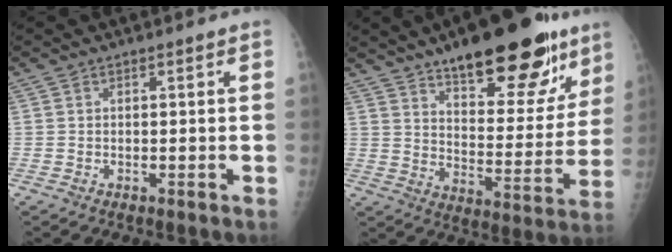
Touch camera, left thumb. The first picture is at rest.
{"total": 24.9, "force": [16.1, 9.5, 16.5], "torque": [-0.185, -0.065, 0.235]}